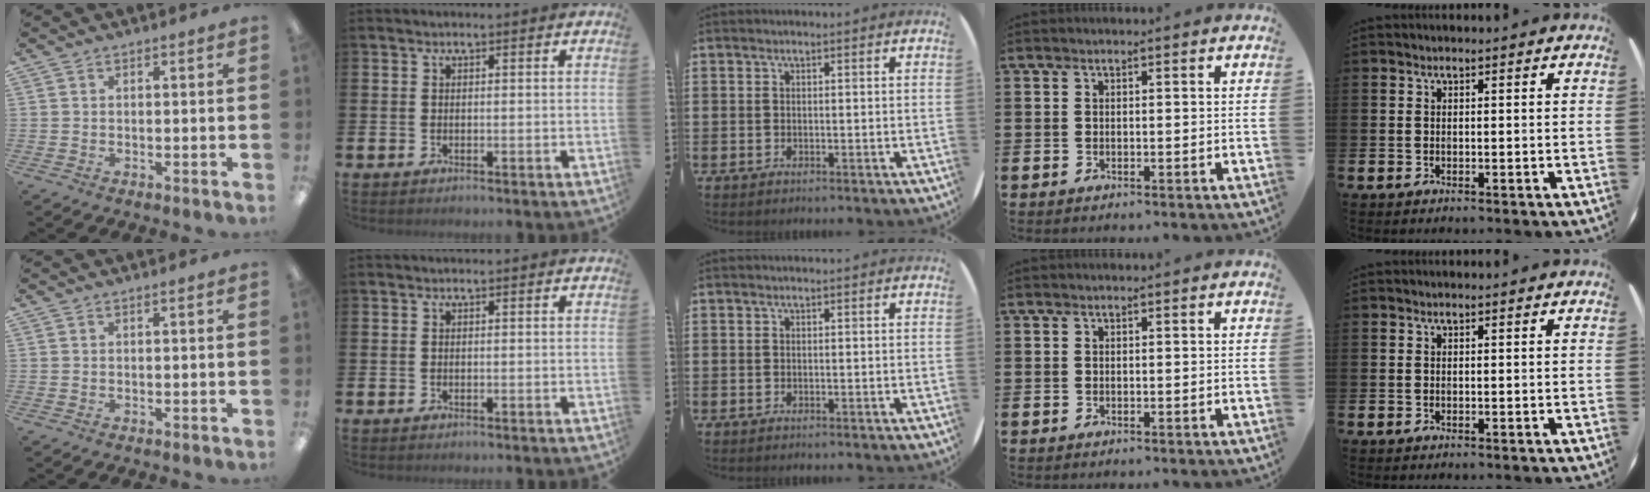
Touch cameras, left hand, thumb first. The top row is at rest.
{}